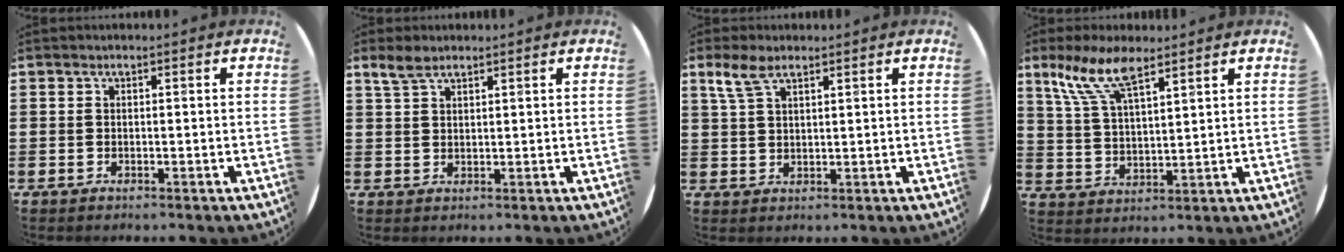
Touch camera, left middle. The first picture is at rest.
{"total": 2.8, "force": [2.2, 1.0, 1.4], "torque": [-0.030, 0.004, 0.040]}
{"total": 3.8, "force": [2.7, 1.4, 2.4], "torque": [-0.052, 0.005, 0.049]}
{"total": 8.4, "force": [6.1, 2.4, 5.3], "torque": [-0.121, -0.009, 0.110]}